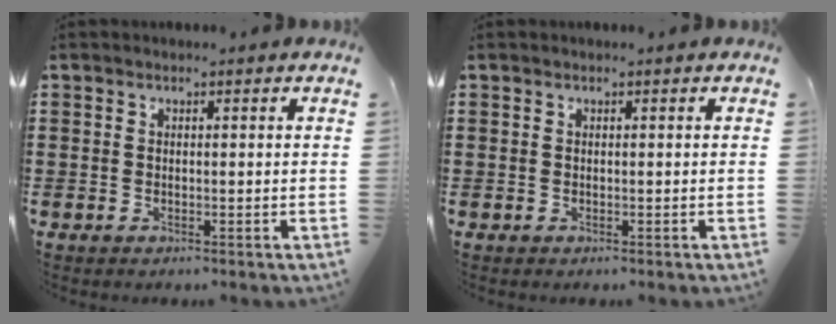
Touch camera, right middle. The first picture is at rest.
{"total": 0.0}